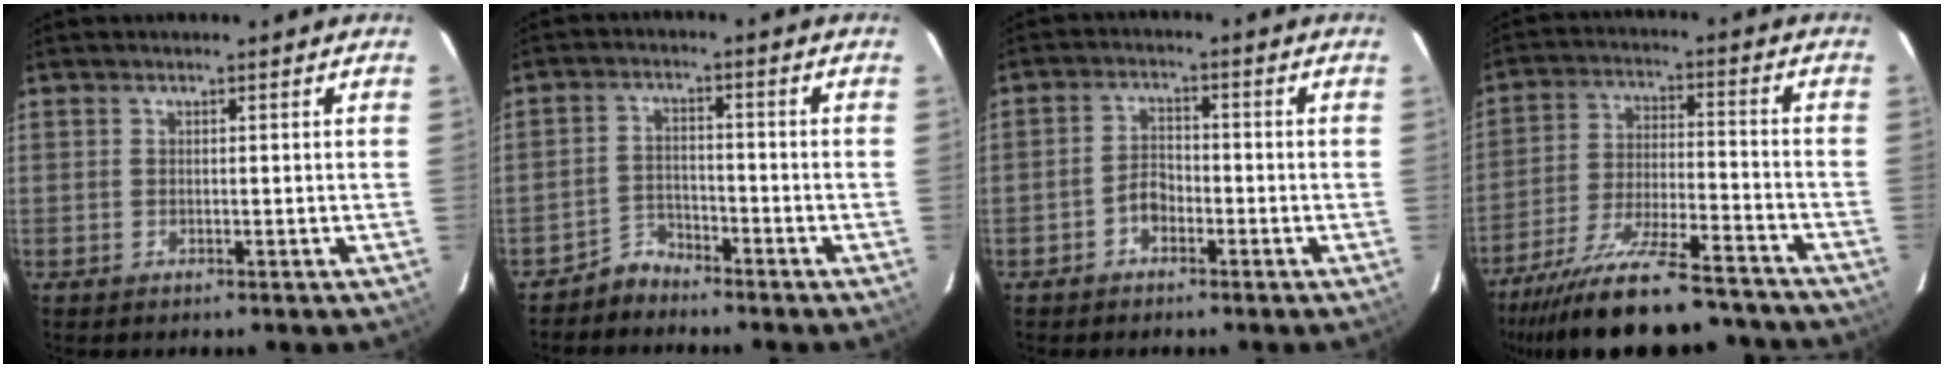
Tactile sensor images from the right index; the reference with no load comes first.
{"total": 3.8, "force": [-3.4, 1.6, -0.4], "torque": [0.006, 0.014, -0.062]}
{"total": 3.4, "force": [-2.0, 2.2, 1.6], "torque": [-0.034, 0.011, -0.034]}
{"total": 24.6, "force": [-21.2, 5.0, 11.4], "torque": [-0.212, -0.042, -0.315]}